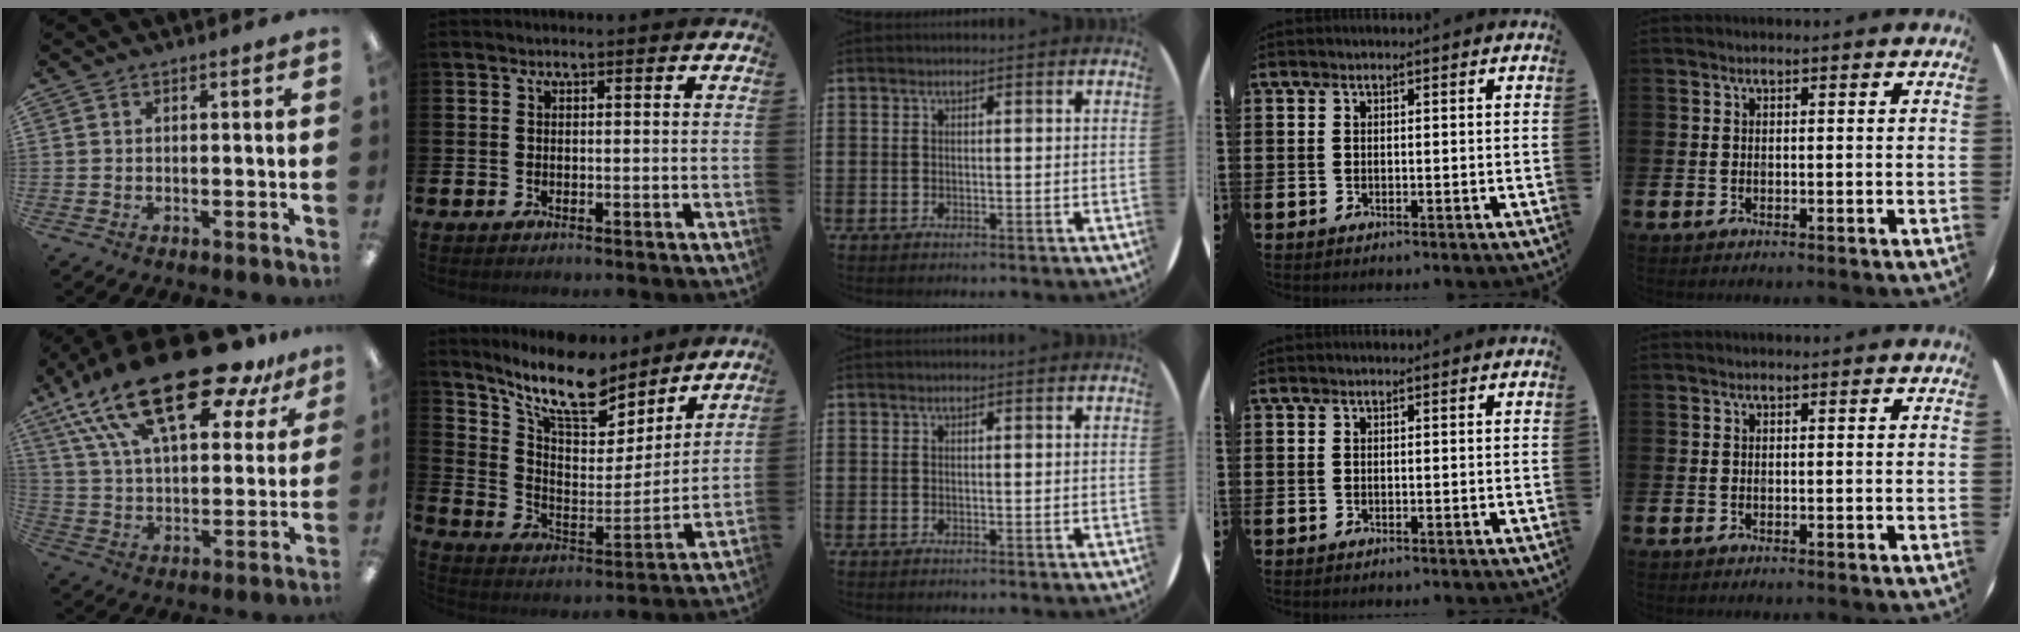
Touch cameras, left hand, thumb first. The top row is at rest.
{"thumb": {"total": 28.1, "force": [18.3, 10.6, 18.5], "torque": [-0.323, -0.103, 0.308]}, "index": {"total": 12.4, "force": [10.7, 3.6, 5.1], "torque": [-0.122, -0.070, 0.184]}}